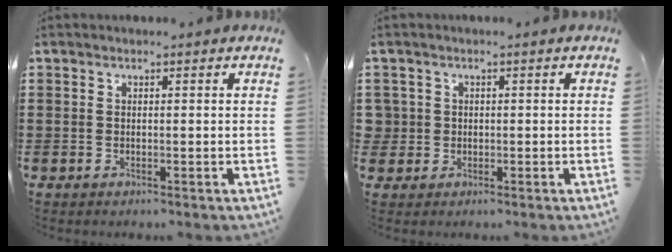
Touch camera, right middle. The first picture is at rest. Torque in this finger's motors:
{"motor_torque": [0.06, 0.17, 0.05, 0.01]}